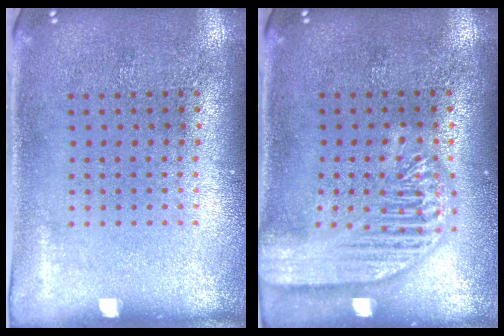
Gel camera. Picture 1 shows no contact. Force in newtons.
{"total": 2.8, "press": 2.8, "slide": 0.3}